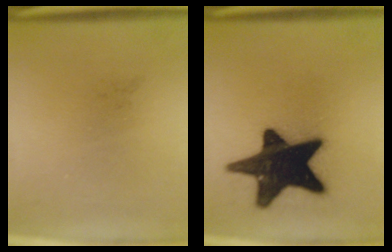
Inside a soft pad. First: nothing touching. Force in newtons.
{"total": 19.0}